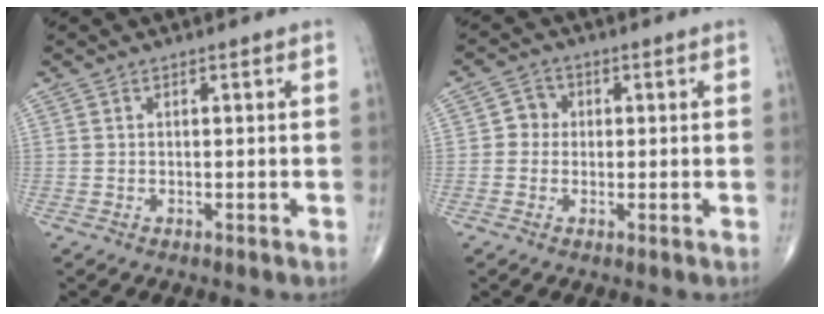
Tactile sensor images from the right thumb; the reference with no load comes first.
{"total": 3.2, "force": [0.0, 3.0, 1.0], "torque": [0.005, 0.009, -0.008]}